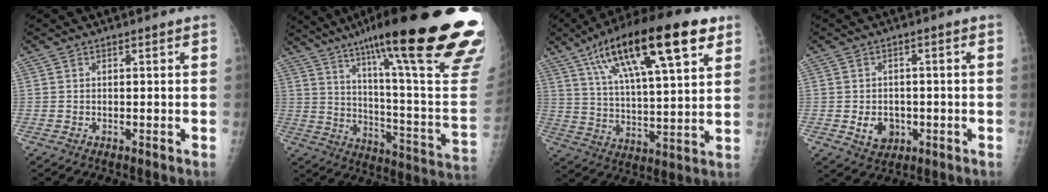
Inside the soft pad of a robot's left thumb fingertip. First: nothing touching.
{"total": 35.5, "force": [22.5, 4.5, 27.1], "torque": [-0.287, -0.080, 0.325]}
{"total": 24.3, "force": [12.4, 7.2, 19.6], "torque": [-0.312, -0.012, 0.205]}
{"total": 5.0, "force": [-1.3, 4.0, 2.7], "torque": [-0.024, 0.005, -0.010]}